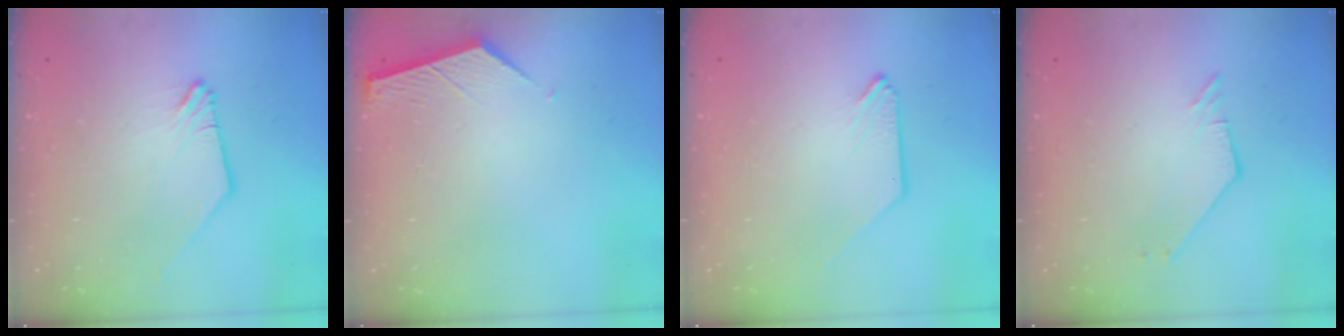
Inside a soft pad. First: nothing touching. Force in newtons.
{"total": 2.8, "press": 2.8, "slide": 0.3}
{"total": 0.0}
{"total": 2.2, "press": 2.2, "slide": 0.4}